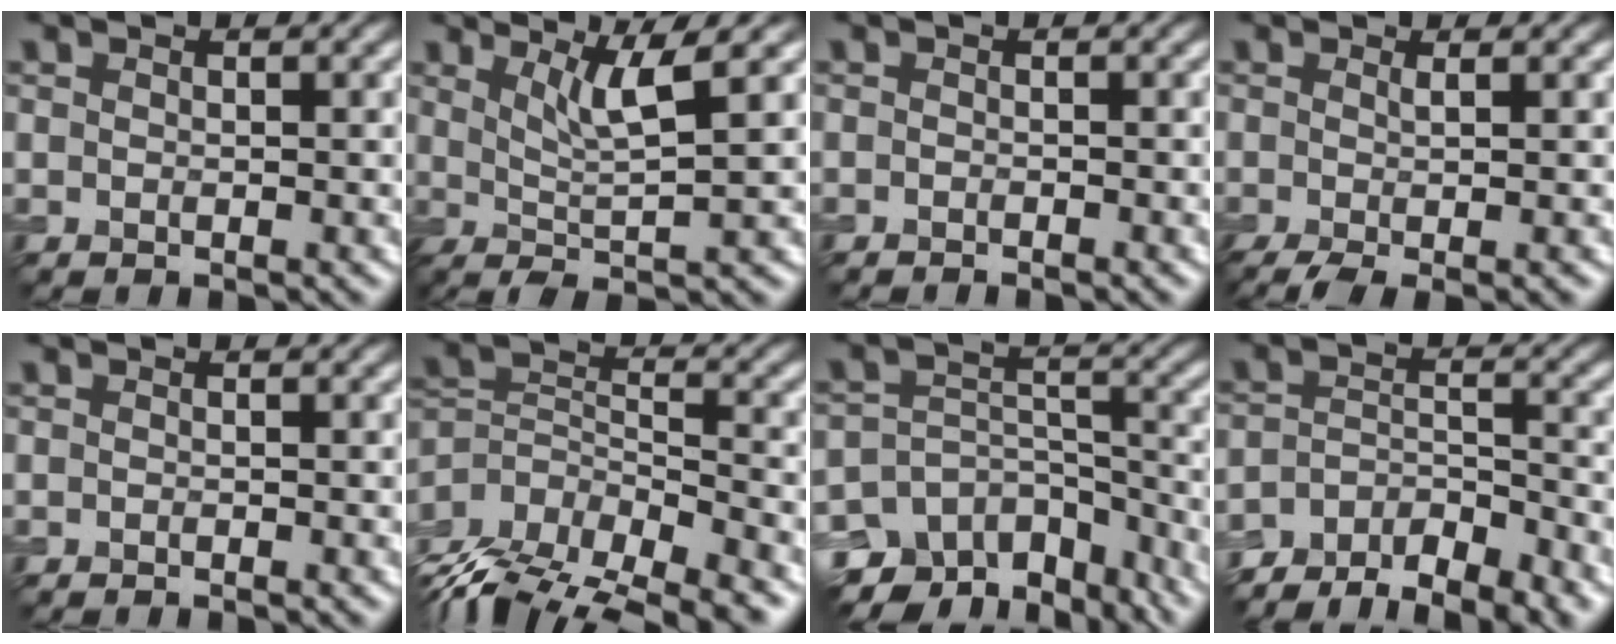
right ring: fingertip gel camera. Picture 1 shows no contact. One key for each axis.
{"total": 5.1, "fx": 2.0, "fy": 0.9, "fz": 4.6, "tx": -0.082, "ty": -0.003, "tz": 0.039}
{"total": 0.9, "fx": -0.9, "fy": 0.0, "fz": 0.3, "tx": -0.004, "ty": 0.001, "tz": -0.015}
{"total": 3.7, "fx": -1.0, "fy": 1.2, "fz": 3.4, "tx": -0.047, "ty": -0.008, "tz": -0.018}
{"total": 0.6, "fx": -0.6, "fy": 0.0, "fz": 0.2, "tx": -0.001, "ty": 0.001, "tz": -0.009}
{"total": 10.8, "fx": -8.3, "fy": 5.1, "fz": 4.7, "tx": -0.095, "ty": 0.013, "tz": -0.124}
{"total": 9.9, "fx": -7.7, "fy": 5.4, "fz": 3.1, "tx": -0.041, "ty": 0.011, "tz": -0.105}
{"total": 7.2, "fx": -6.2, "fy": 2.1, "fz": 3.0, "tx": -0.048, "ty": -0.001, "tz": -0.099}